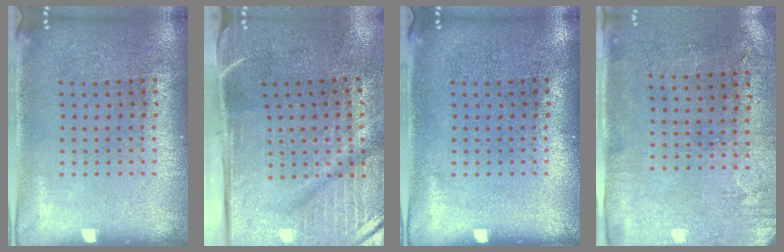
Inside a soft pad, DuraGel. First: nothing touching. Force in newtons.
{"total": 4.8, "press": 3.9, "slide": 2.8}
{"total": 0.0}
{"total": 2.9, "press": 2.4, "slide": 1.7}